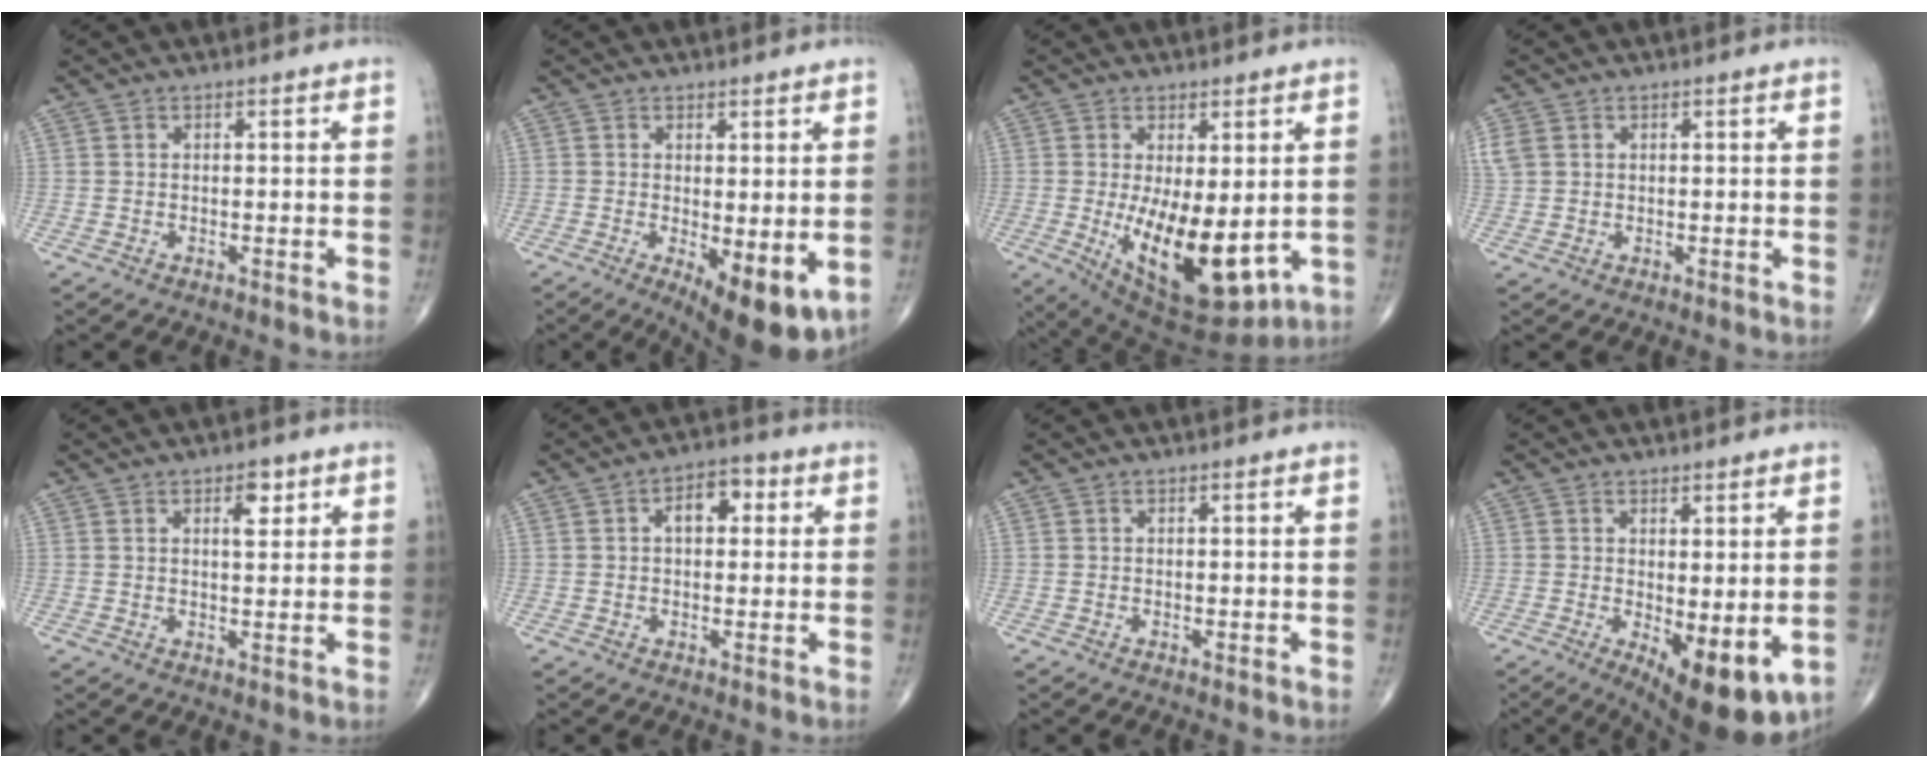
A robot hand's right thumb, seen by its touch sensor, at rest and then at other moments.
{"total": 9.6, "force": [-2.3, 3.5, 8.7], "torque": [-0.116, -0.025, -0.022]}
{"total": 15.4, "force": [-1.8, 6.7, 13.7], "torque": [-0.216, -0.033, -0.003]}
{"total": 3.2, "force": [0.9, 2.6, 1.7], "torque": [-0.048, 0.011, 0.024]}
{"total": 3.8, "force": [1.8, 1.7, 2.9], "torque": [-0.031, -0.009, 0.026]}
{"total": 5.7, "force": [1.3, 3.5, 4.3], "torque": [-0.047, 0.013, 0.012]}
{"total": 0.0}
{"total": 10.7, "force": [-2.4, 4.0, 9.7], "torque": [-0.127, -0.025, -0.020]}